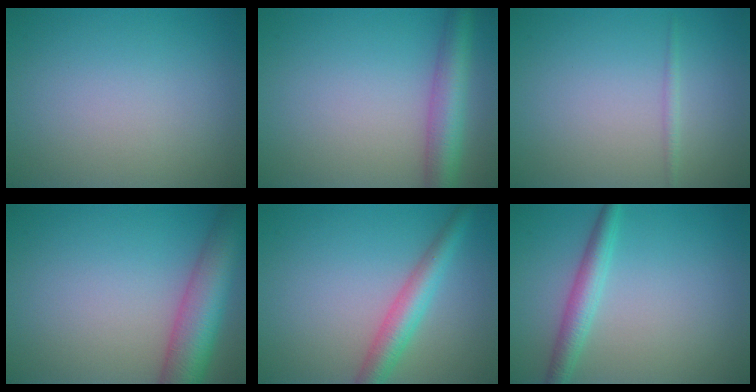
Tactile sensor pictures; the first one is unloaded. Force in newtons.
{"total": 4.9, "press": 4.9, "slide": 0.2}
{"total": 0.8, "press": 0.8, "slide": 0.1}
{"total": 7.7, "press": 7.7, "slide": 0.4}
{"total": 3.8, "press": 3.8, "slide": 0.1}
{"total": 2.8, "press": 2.8, "slide": 0.0}